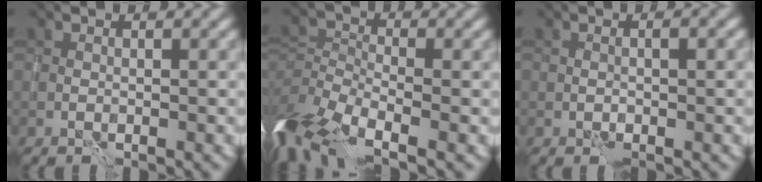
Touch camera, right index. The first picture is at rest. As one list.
[{"total": 9.0, "force": [-5.2, 4.4, 5.9], "torque": [-0.108, -0.003, -0.090]}, {"total": 1.0, "force": [-0.2, 0.4, 1.0], "torque": [-0.014, 0.001, -0.004]}]